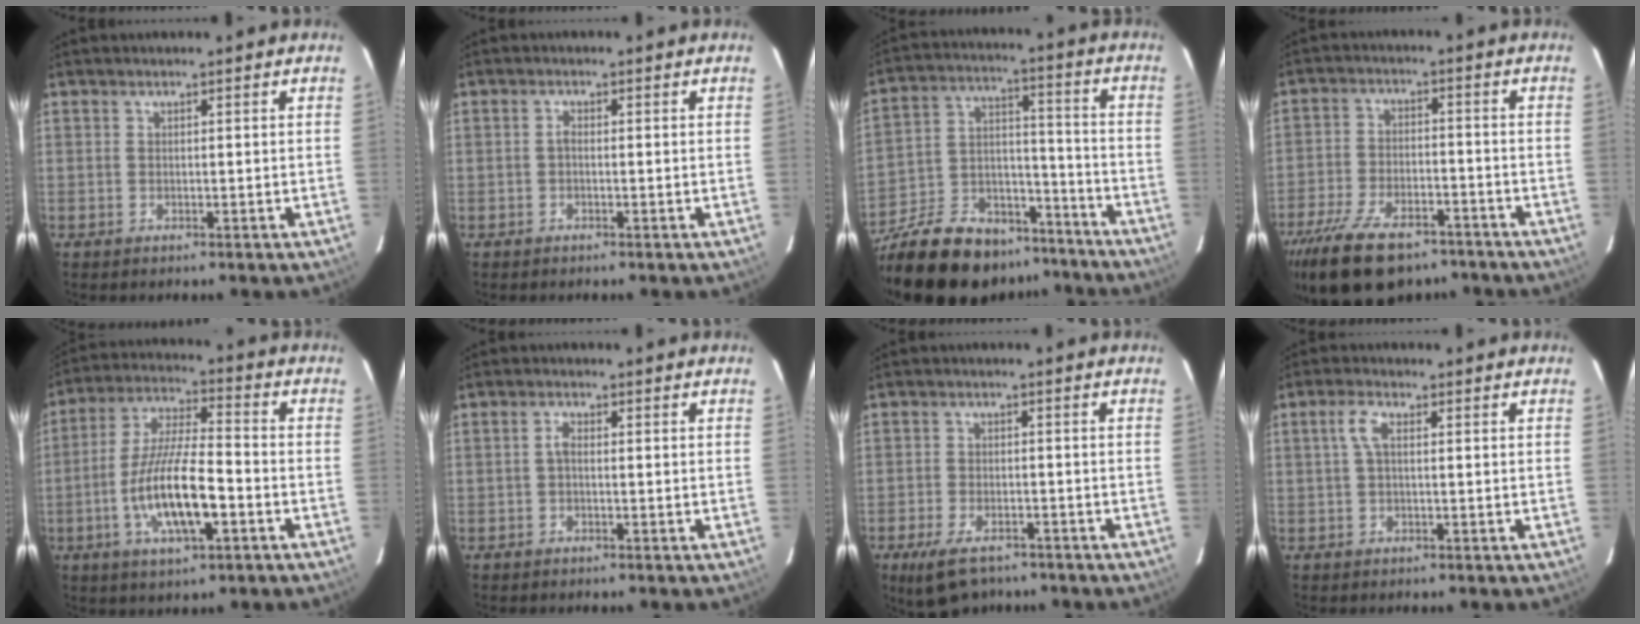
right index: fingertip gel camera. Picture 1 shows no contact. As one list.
[{"total": 0.8, "force": [-0.3, 0.3, 0.7], "torque": [-0.013, 0.005, -0.007]}, {"total": 28.6, "force": [-20.8, 13.9, 14.0], "torque": [-0.307, 0.009, -0.317]}, {"total": 18.3, "force": [-13.1, 8.4, 9.6], "torque": [-0.210, -0.022, -0.211]}, {"total": 14.2, "force": [-4.8, 3.8, 12.8], "torque": [-0.260, -0.009, -0.086]}, {"total": 1.3, "force": [-0.2, 0.6, 1.2], "torque": [-0.025, 0.006, -0.007]}, {"total": 8.9, "force": [-6.4, 4.1, 4.7], "torque": [-0.111, -0.013, -0.106]}, {"total": 3.0, "force": [0.5, 1.1, 2.8], "torque": [-0.060, 0.009, 0.009]}]